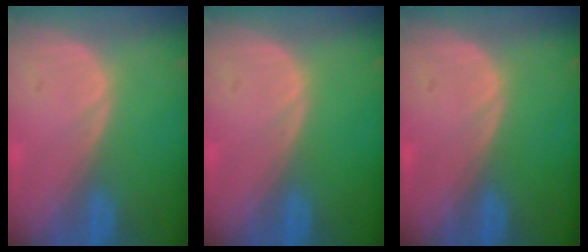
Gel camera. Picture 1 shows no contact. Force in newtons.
{"total": 0.0}
{"total": 0.0}